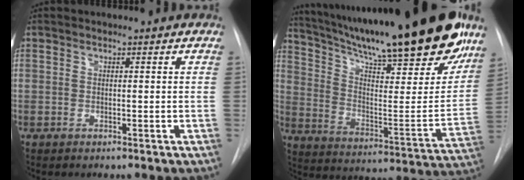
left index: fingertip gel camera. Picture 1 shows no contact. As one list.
[{"total": 31.9, "force": [24.5, 5.0, 19.8], "torque": [-0.308, -0.042, 0.347]}]